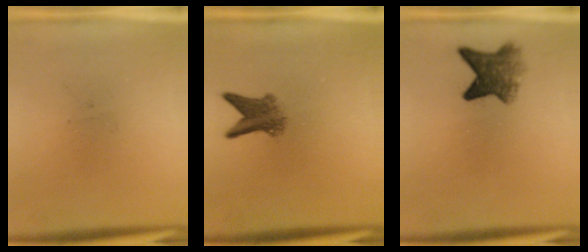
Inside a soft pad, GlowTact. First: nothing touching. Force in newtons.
{"total": 4.3}
{"total": 5.7}